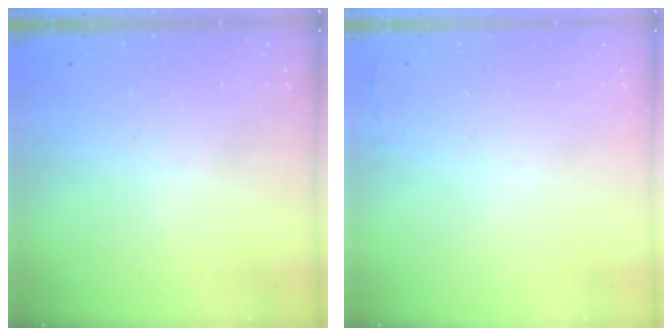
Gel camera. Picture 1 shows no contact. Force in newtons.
{"total": 2.7, "press": 2.6, "slide": 1.0}